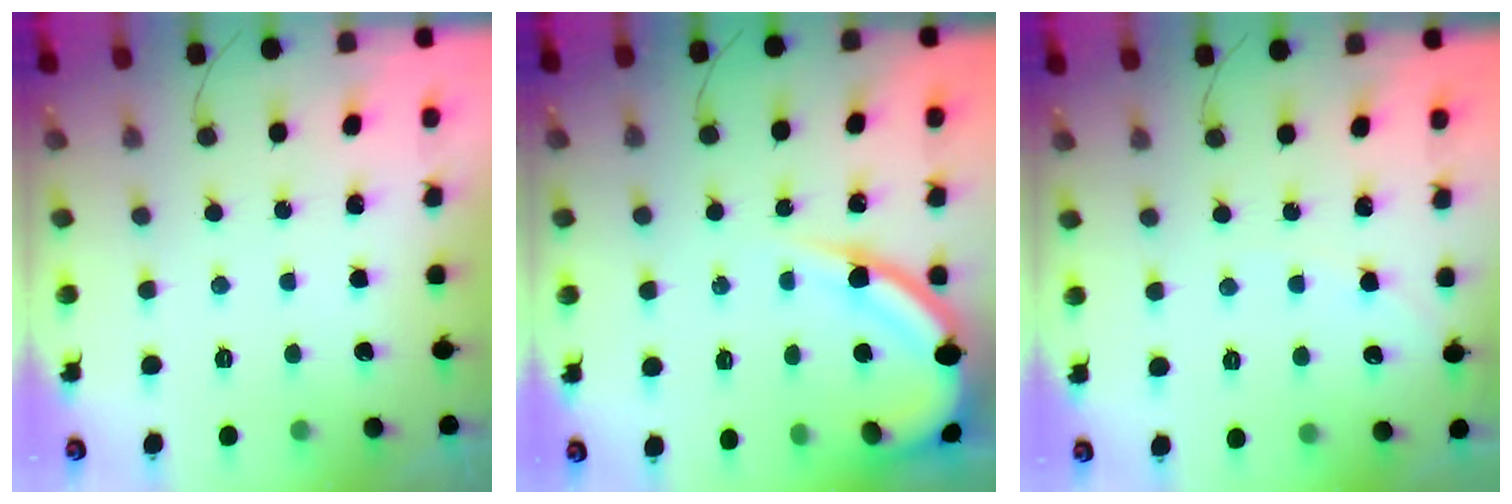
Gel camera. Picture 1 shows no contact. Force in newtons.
{"total": 10.7, "press": 10.7, "slide": 0.5}
{"total": 4.2, "press": 4.2, "slide": 0.6}